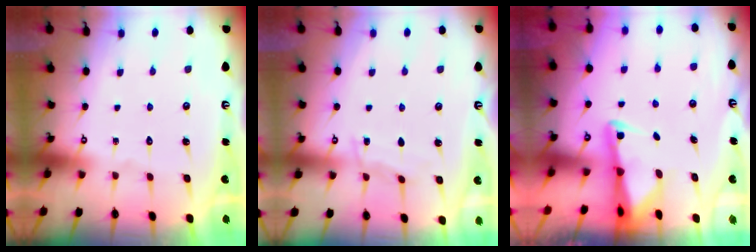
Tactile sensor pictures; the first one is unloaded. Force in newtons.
{"total": 3.6, "press": 3.6, "slide": 0.4}
{"total": 2.4, "press": 2.4, "slide": 0.5}